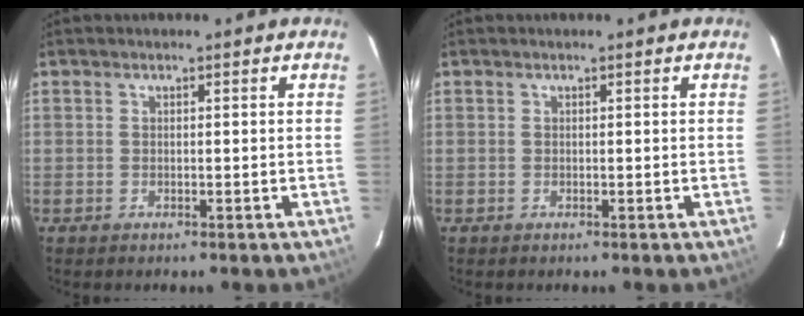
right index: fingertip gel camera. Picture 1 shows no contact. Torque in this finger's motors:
{"motor_torque": [0.60, 0.08, -0.02, 0.01]}